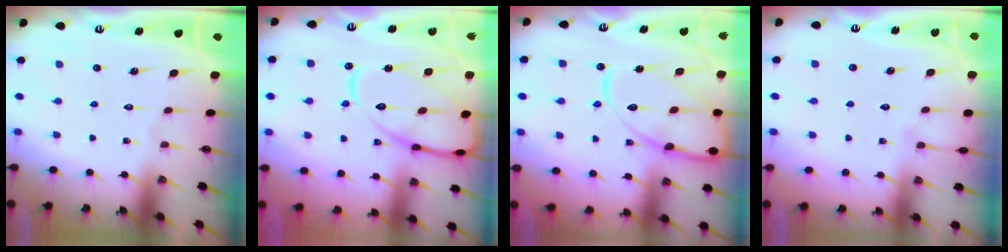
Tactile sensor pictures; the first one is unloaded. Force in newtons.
{"total": 15.9, "press": 15.9, "slide": 1.3}
{"total": 15.1, "press": 15.1, "slide": 1.3}
{"total": 2.6, "press": 2.6, "slide": 0.4}